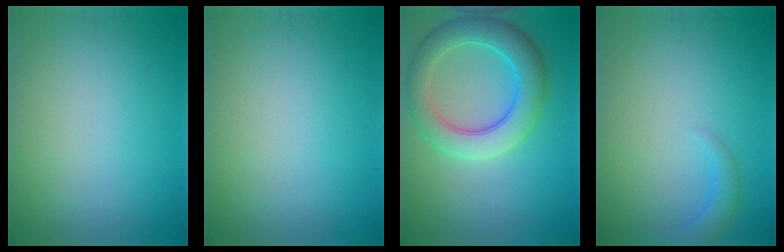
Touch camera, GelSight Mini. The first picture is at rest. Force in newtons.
{"total": 0.0}
{"total": 6.6, "press": 6.6, "slide": 0.0}
{"total": 2.0, "press": 1.9, "slide": 0.1}